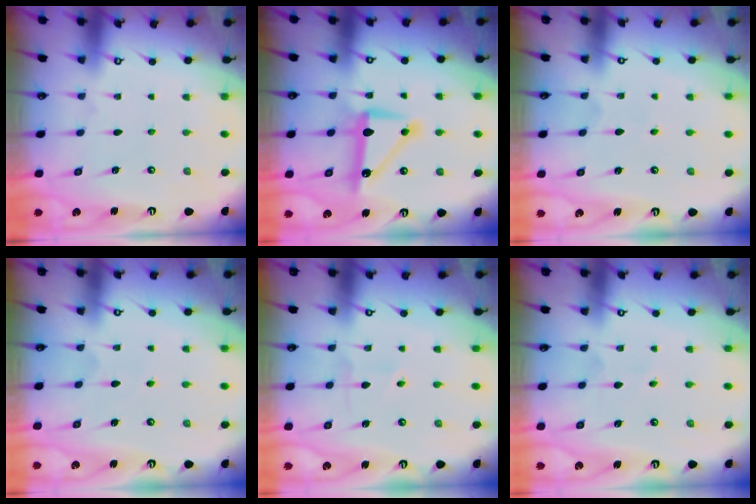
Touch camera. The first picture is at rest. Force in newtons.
{"total": 11.9, "press": 11.9, "slide": 0.8}
{"total": 2.3, "press": 2.2, "slide": 0.2}
{"total": 3.9, "press": 3.9, "slide": 0.4}
{"total": 3.0, "press": 2.9, "slide": 0.5}
{"total": 2.2, "press": 2.0, "slide": 0.8}